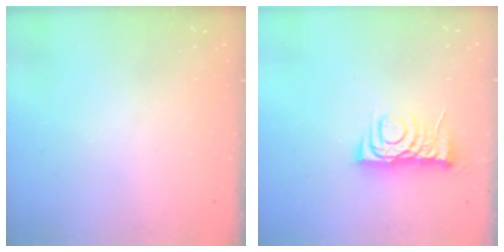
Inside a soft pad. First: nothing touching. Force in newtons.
{"total": 6.8, "press": 6.8, "slide": 0.6}